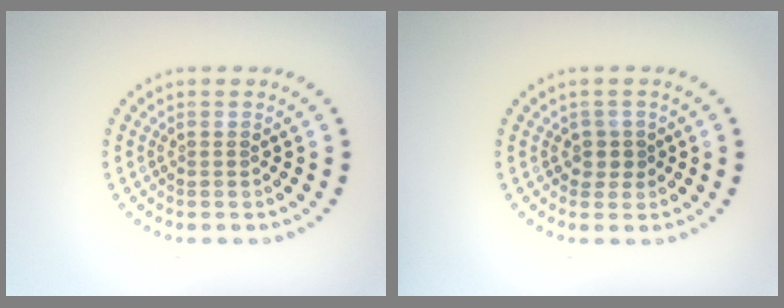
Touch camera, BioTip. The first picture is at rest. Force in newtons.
{"total": 1.6, "press": 1.3, "slide": 1.0}